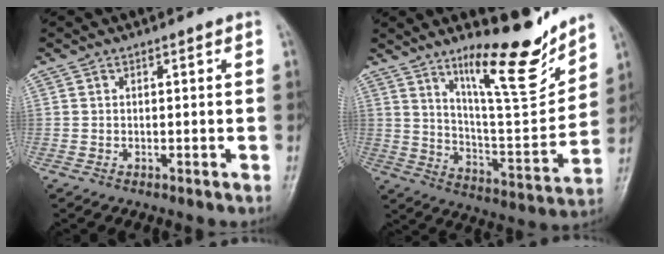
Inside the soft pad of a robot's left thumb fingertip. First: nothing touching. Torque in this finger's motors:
{"motor_torque": [0.30, 0.20, 1.58, -1.19, 0.27]}